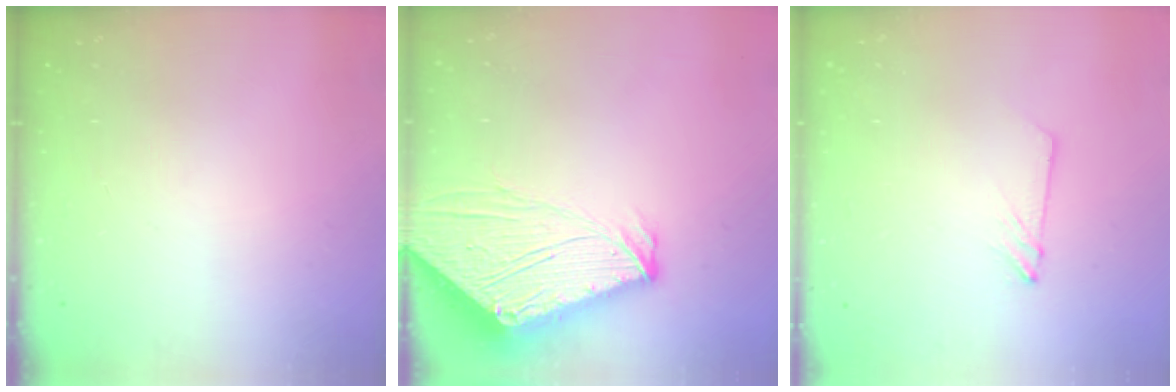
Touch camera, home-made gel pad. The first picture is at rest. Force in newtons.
{"total": 13.1, "press": 13.0, "slide": 1.8}
{"total": 2.4, "press": 2.4, "slide": 0.2}